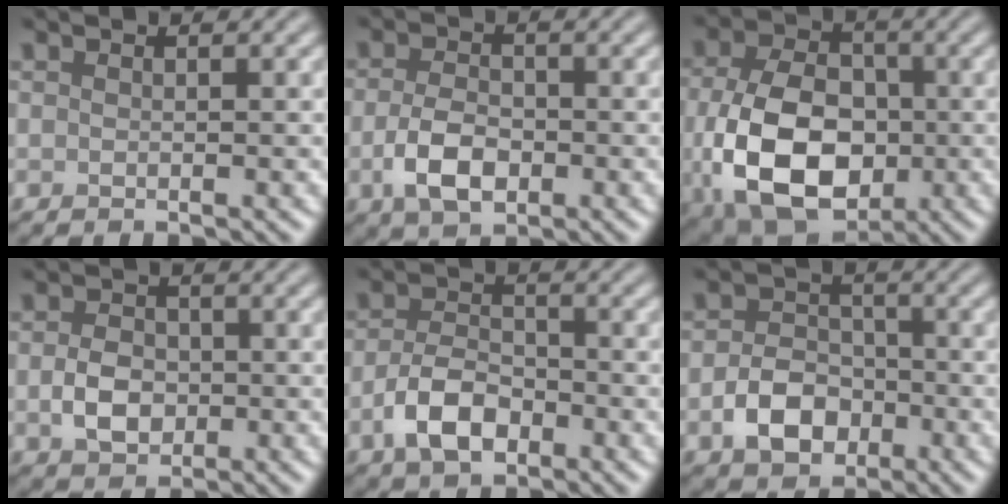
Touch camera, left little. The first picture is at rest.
{"total": 4.1, "force": [-1.4, 2.5, 3.0], "torque": [-0.066, -0.005, -0.030]}
{"total": 11.9, "force": [-2.1, 8.0, 8.6], "torque": [-0.186, -0.030, -0.034]}
{"total": 3.4, "force": [-0.7, 2.6, 2.2], "torque": [-0.042, -0.001, -0.017]}
{"total": 4.5, "force": [-2.3, 2.5, 3.0], "torque": [-0.061, 0.000, -0.048]}
{"total": 4.6, "force": [-2.0, 3.3, 2.5], "torque": [-0.044, 0.001, -0.040]}